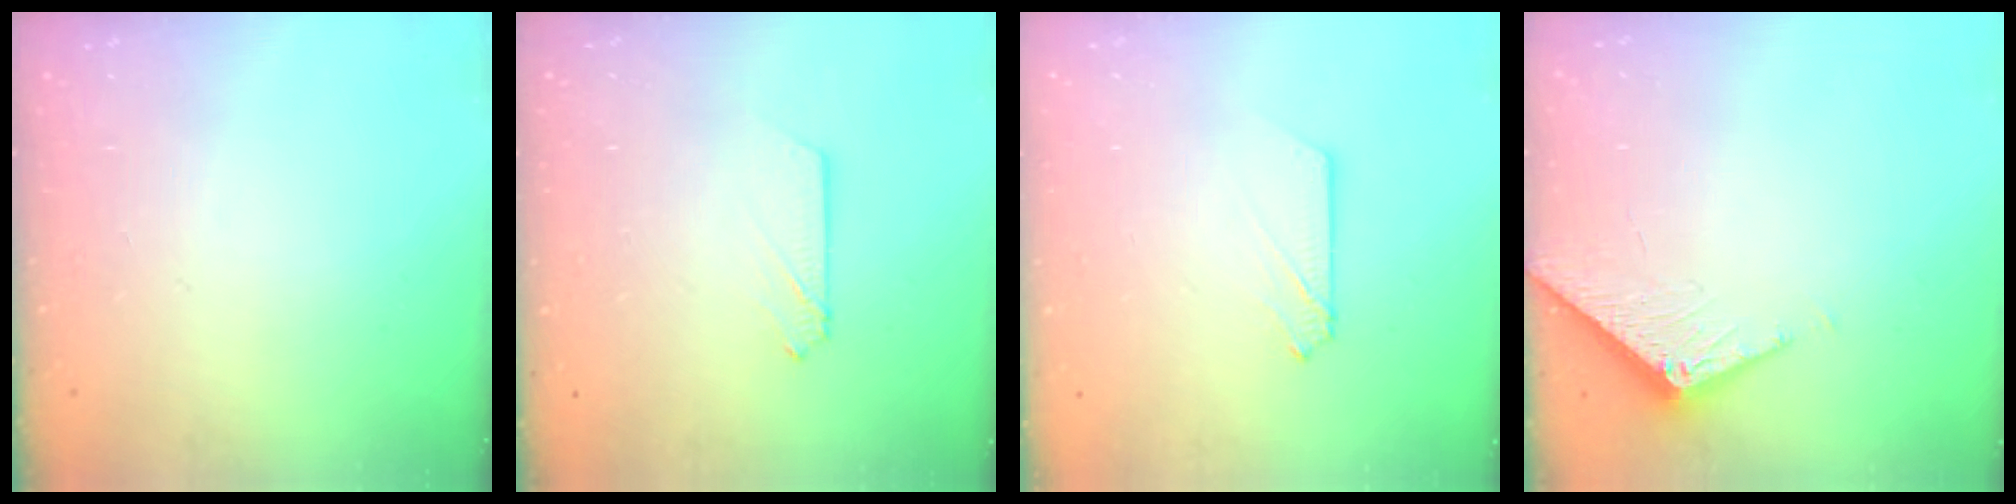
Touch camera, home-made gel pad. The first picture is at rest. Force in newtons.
{"total": 2.6, "press": 2.6, "slide": 0.3}
{"total": 2.6, "press": 2.6, "slide": 0.3}
{"total": 4.0, "press": 4.0, "slide": 0.1}